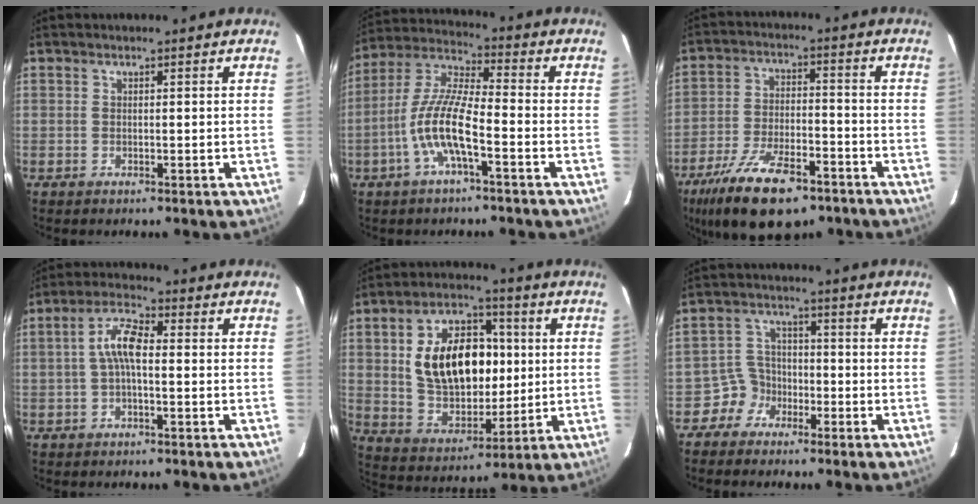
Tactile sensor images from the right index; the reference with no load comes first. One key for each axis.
{"total": 10.8, "fx": -4.2, "fy": 2.1, "fz": 9.7, "tx": -0.209, "ty": 0.004, "tz": -0.084}
{"total": 18.0, "fx": -12.1, "fy": 7.1, "fz": 11.3, "tx": -0.236, "ty": -0.030, "tz": -0.203}
{"total": 5.9, "fx": -0.3, "fy": 2.1, "fz": 5.5, "tx": -0.114, "ty": 0.020, "tz": -0.008}
{"total": 17.8, "fx": 2.6, "fy": 11.2, "fz": 13.7, "tx": -0.253, "ty": 0.022, "tz": 0.061}
{"total": 4.8, "fx": -3.2, "fy": 3.6, "fz": -0.2, "tx": 0.003, "ty": 0.027, "tz": -0.062}